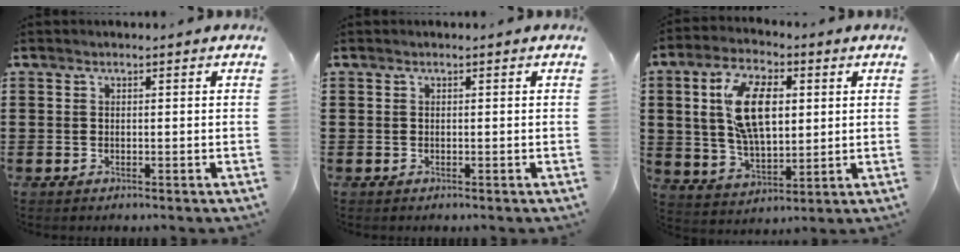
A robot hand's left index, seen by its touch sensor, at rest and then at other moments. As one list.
[{"total": 0.0}, {"total": 12.0, "force": [3.1, 6.0, 10.0], "torque": [-0.208, 0.009, 0.050]}]